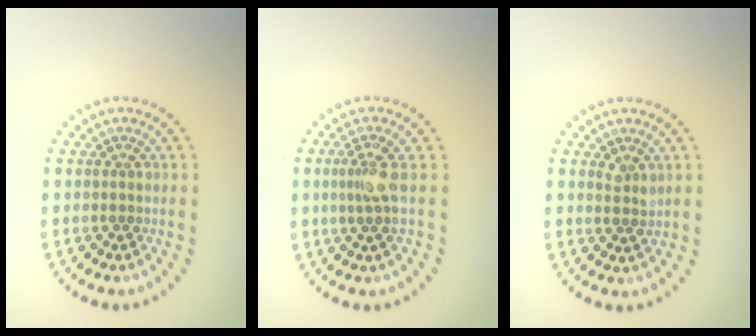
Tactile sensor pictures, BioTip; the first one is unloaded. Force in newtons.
{"total": 2.0, "press": 1.5, "slide": 1.4}
{"total": 1.2, "press": 1.0, "slide": 0.6}